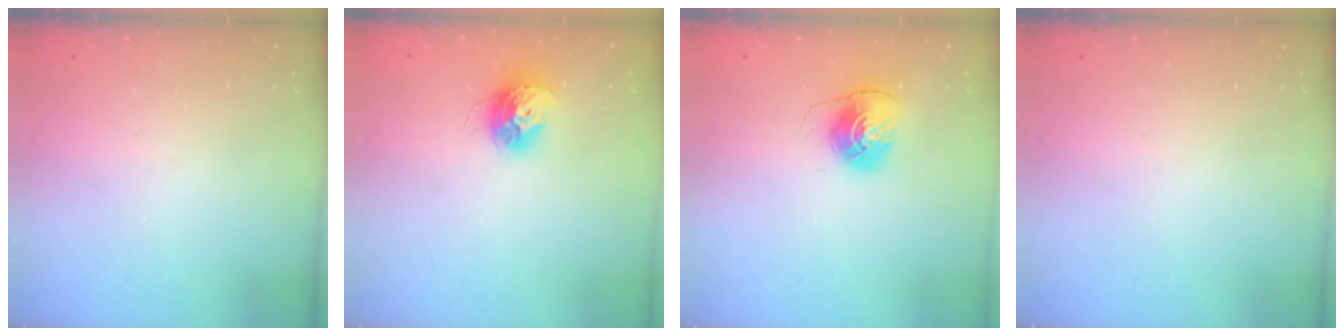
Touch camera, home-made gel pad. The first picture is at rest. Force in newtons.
{"total": 11.3, "press": 11.3, "slide": 1.0}
{"total": 7.9, "press": 7.9, "slide": 0.1}
{"total": 0.0}